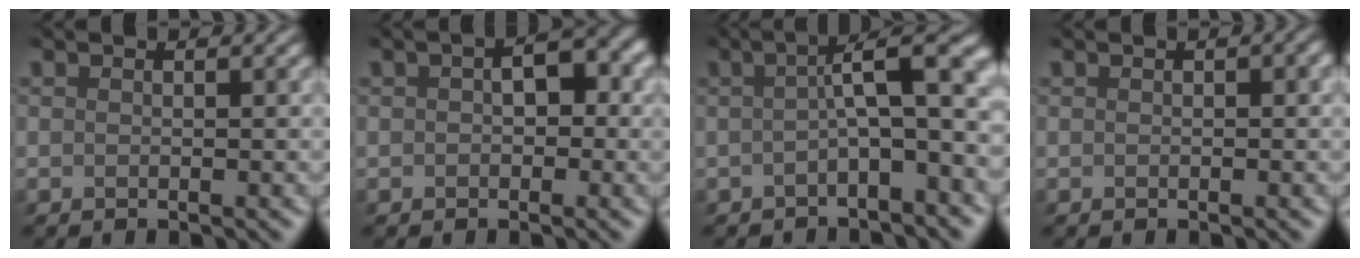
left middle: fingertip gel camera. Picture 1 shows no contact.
{"total": 2.4, "force": [-0.2, 1.6, 1.9], "torque": [-0.021, 0.011, -0.009]}
{"total": 5.5, "force": [-0.9, 1.1, 5.4], "torque": [-0.071, 0.026, -0.024]}
{"total": 1.2, "force": [-0.2, 0.7, 1.0], "torque": [-0.007, 0.003, -0.003]}